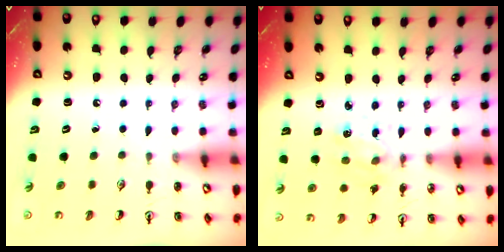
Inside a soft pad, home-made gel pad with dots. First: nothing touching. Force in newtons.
{"total": 2.5, "press": 2.5, "slide": 0.6}